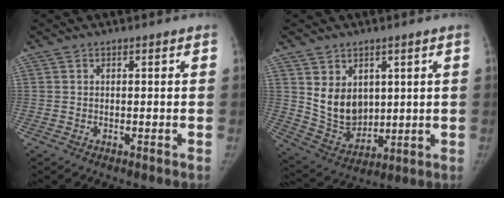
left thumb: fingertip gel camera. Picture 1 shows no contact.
{"total": 10.2, "force": [2.7, 7.7, 6.1], "torque": [-0.070, -0.030, 0.074]}